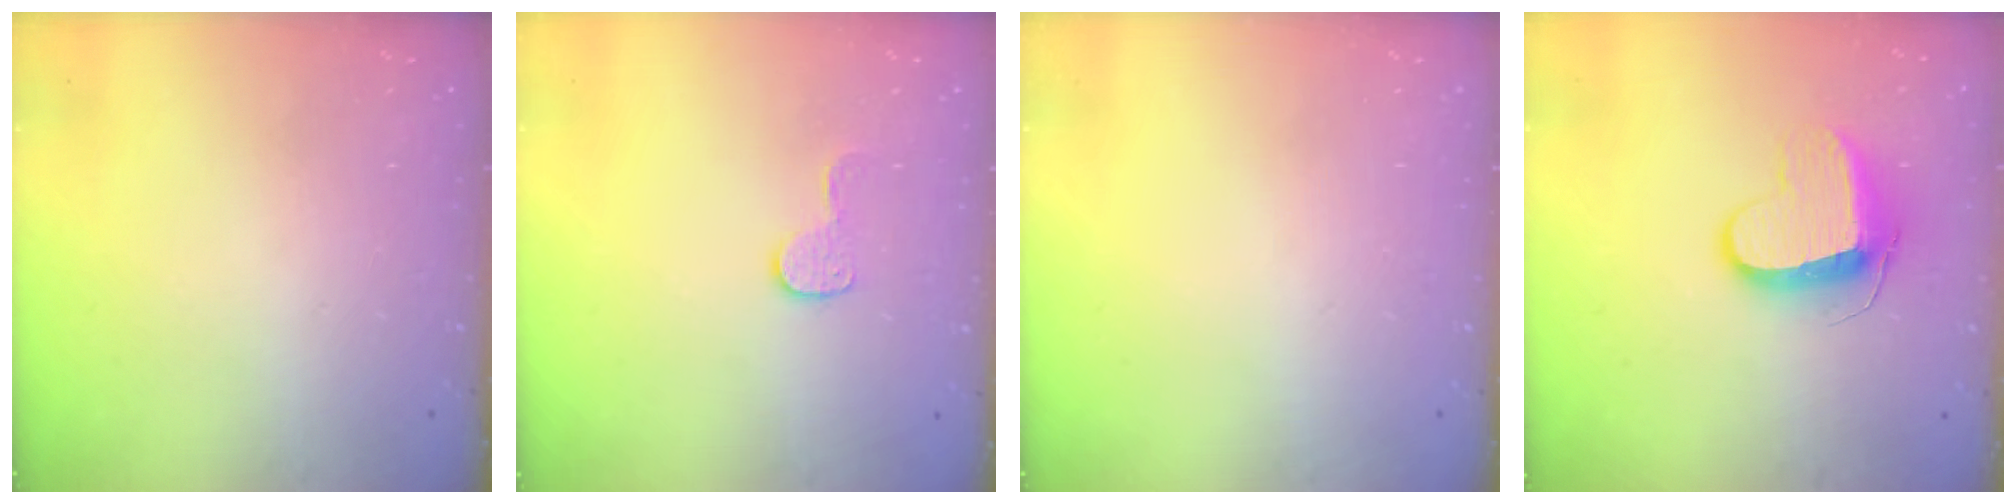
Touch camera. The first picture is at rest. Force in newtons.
{"total": 6.1, "press": 6.1, "slide": 0.2}
{"total": 0.0}
{"total": 9.9, "press": 9.9, "slide": 0.3}